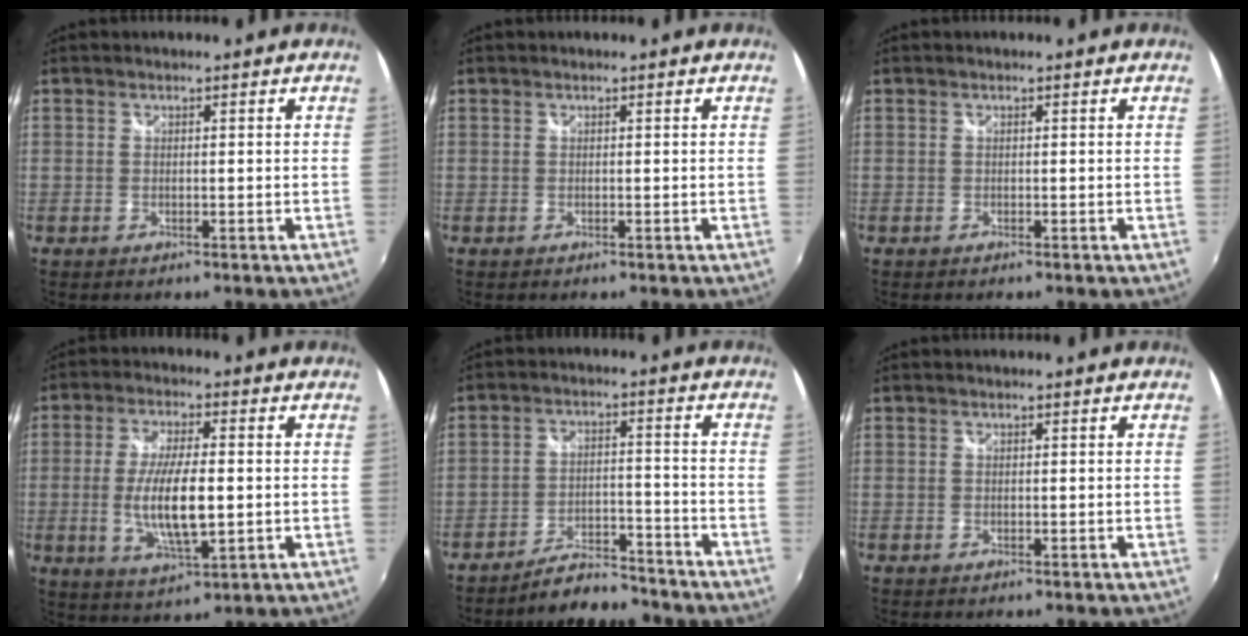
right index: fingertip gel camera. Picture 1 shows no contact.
{"total": 0.0}
{"total": 0.0}
{"total": 10.9, "force": [-1.1, 3.1, 10.4], "torque": [-0.201, -0.011, -0.016]}
{"total": 8.4, "force": [-7.9, 2.1, 2.1], "torque": [-0.056, 0.018, -0.115]}
{"total": 0.0}